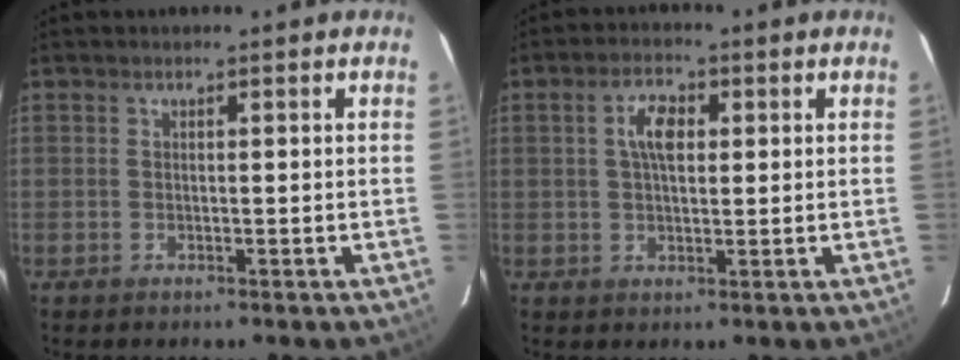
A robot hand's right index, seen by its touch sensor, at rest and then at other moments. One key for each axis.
{"total": 5.1, "fx": 1.2, "fy": 2.6, "fz": 4.2, "tx": -0.077, "ty": 0.013, "tz": 0.022}